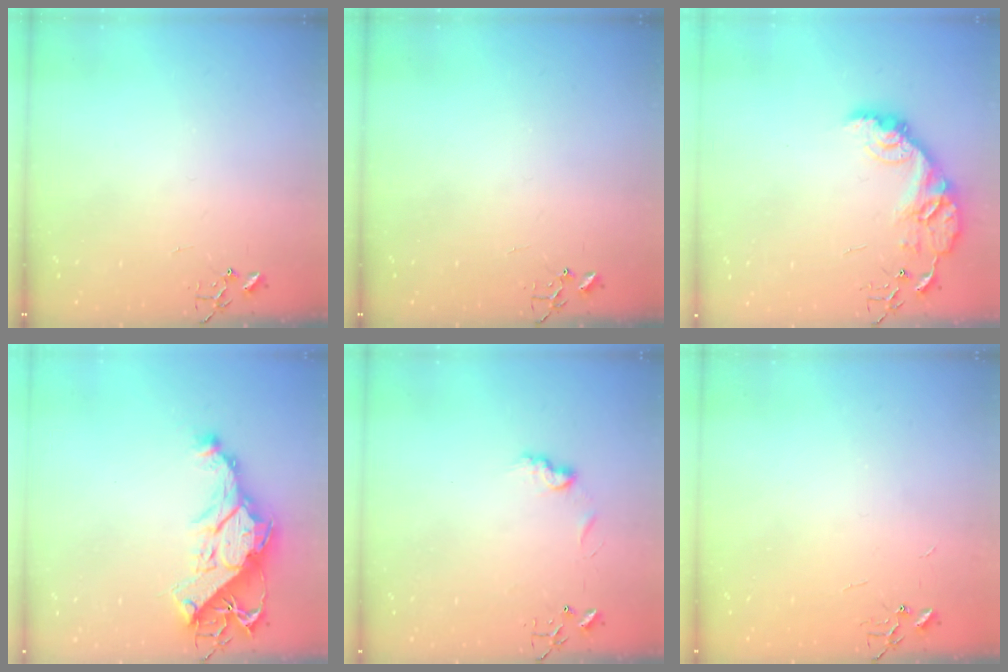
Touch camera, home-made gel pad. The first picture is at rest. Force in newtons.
{"total": 0.0}
{"total": 14.5, "press": 14.5, "slide": 1.0}
{"total": 15.6, "press": 15.4, "slide": 2.1}
{"total": 7.6, "press": 7.6, "slide": 0.7}
{"total": 2.2, "press": 2.2, "slide": 0.3}